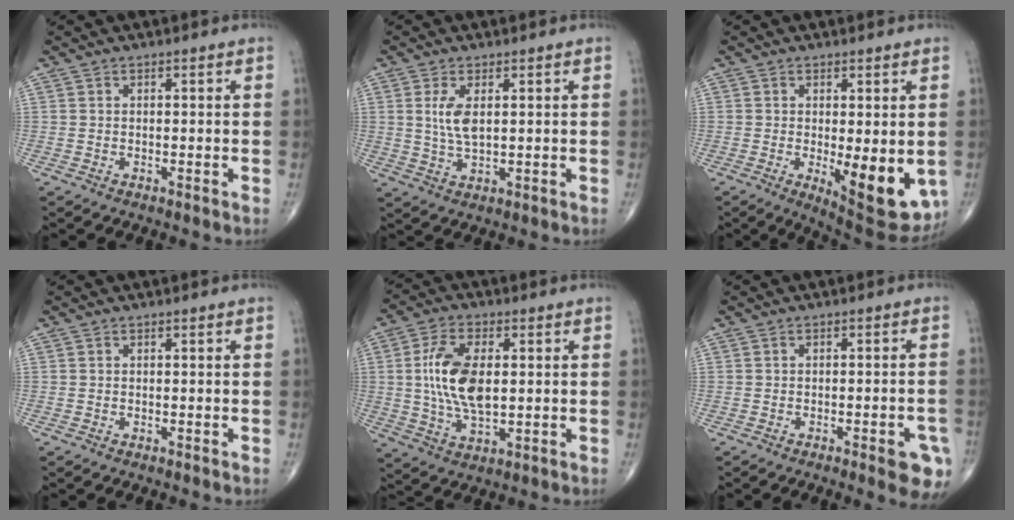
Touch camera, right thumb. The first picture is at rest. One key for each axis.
{"total": 5.1, "fx": 1.2, "fy": 2.1, "fz": 4.5, "tx": -0.094, "ty": -0.010, "tz": 0.030}
{"total": 12.4, "fx": -2.1, "fy": 4.4, "fz": 11.5, "tx": -0.142, "ty": -0.028, "tz": -0.016}
{"total": 0.0}
{"total": 12.5, "fx": 1.3, "fy": 6.3, "fz": 10.7, "tx": -0.210, "ty": -0.004, "tz": 0.027}
{"total": 6.7, "fx": -3.3, "fy": 1.9, "fz": 5.6, "tx": -0.054, "ty": 0.010, "tz": -0.037}